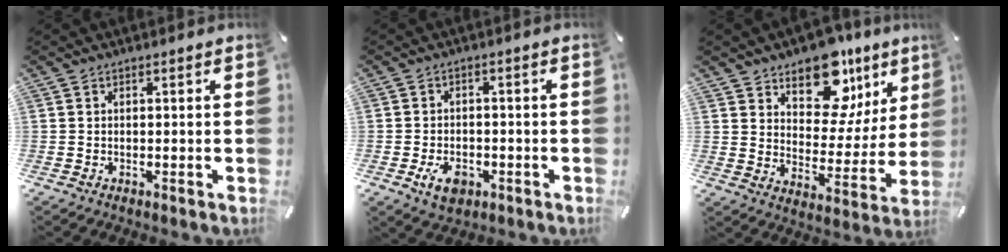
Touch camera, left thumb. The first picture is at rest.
{"total": 5.6, "force": [-2.3, 3.9, 3.3], "torque": [-0.064, 0.005, -0.044]}
{"total": 15.0, "force": [10.9, 8.5, 5.8], "torque": [-0.081, -0.094, 0.194]}